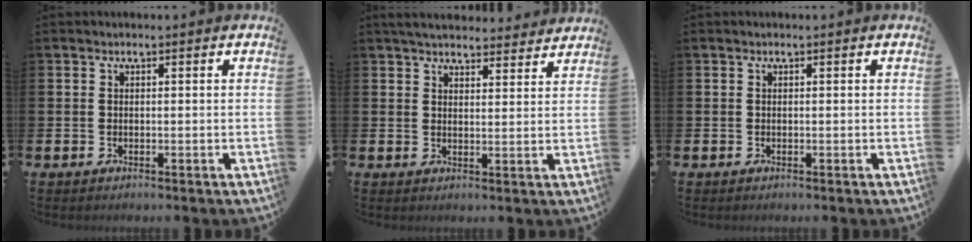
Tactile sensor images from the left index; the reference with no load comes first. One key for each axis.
{"total": 4.7, "fx": 4.5, "fy": 0.8, "fz": 0.8, "tx": -0.021, "ty": -0.023, "tz": 0.081}
{"total": 0.0}